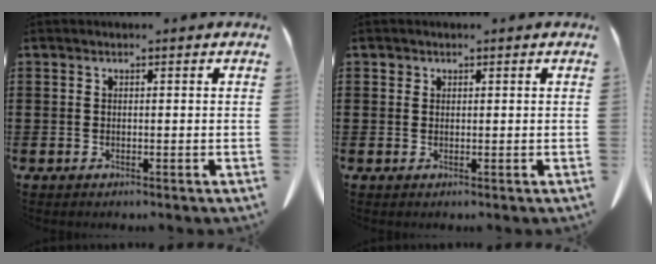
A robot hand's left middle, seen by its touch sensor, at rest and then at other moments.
{"total": 0.8, "force": [0.5, 0.6, 0.1], "torque": [-0.005, 0.000, 0.011]}